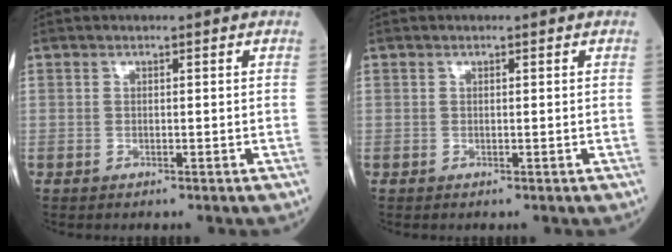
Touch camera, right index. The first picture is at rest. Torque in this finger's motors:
{"motor_torque": [0.03, 0.03, -0.03, -0.01]}